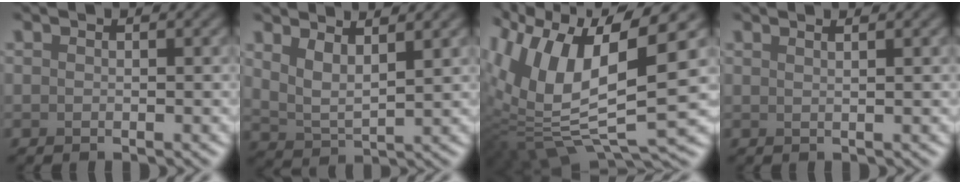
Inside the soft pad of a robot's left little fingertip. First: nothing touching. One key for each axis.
{"total": 3.3, "fx": 2.1, "fy": 1.0, "fz": 2.2, "tx": -0.050, "ty": -0.008, "tz": 0.043}
{"total": 12.8, "fx": 3.5, "fy": 5.4, "fz": 11.1, "tx": -0.236, "ty": -0.009, "tz": 0.067}
{"total": 2.3, "fx": 1.4, "fy": 1.0, "fz": 1.6, "tx": 0.003, "ty": 0.004, "tz": -0.009}